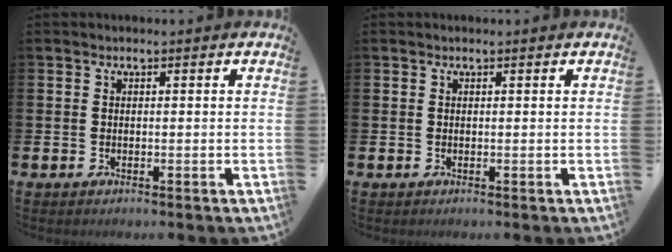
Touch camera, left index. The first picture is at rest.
{"total": 0.0}